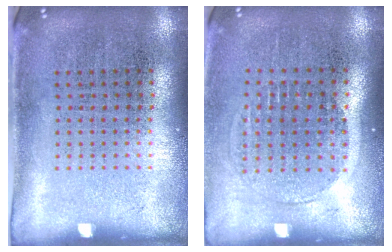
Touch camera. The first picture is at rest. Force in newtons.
{"total": 1.4, "press": 1.2, "slide": 0.7}